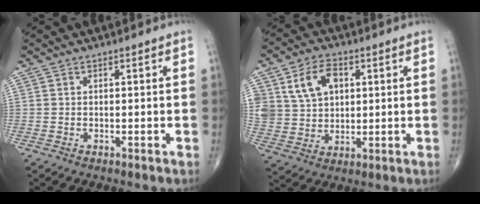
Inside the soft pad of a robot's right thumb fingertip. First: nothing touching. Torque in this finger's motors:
{"motor_torque": [-0.50, 0.84, 0.65, 0.64, 0.07]}